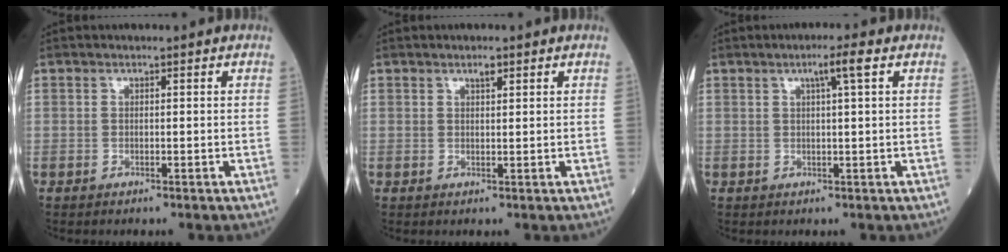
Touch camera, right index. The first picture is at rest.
{"total": 1.6, "force": [1.0, 0.6, 1.1], "torque": [-0.027, 0.000, 0.019]}
{"total": 3.6, "force": [1.5, 0.1, 3.2], "torque": [-0.060, 0.006, 0.027]}